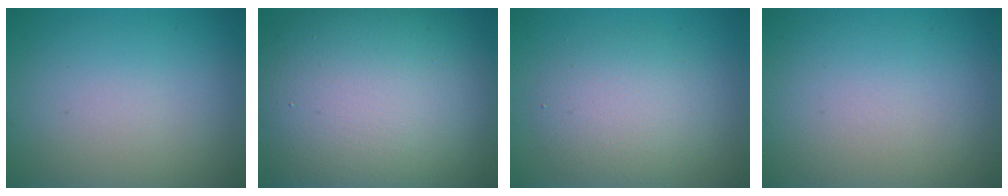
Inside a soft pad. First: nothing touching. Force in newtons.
{"total": 17.4, "press": 17.4, "slide": 0.9}
{"total": 4.0, "press": 4.0, "slide": 0.1}
{"total": 0.0}